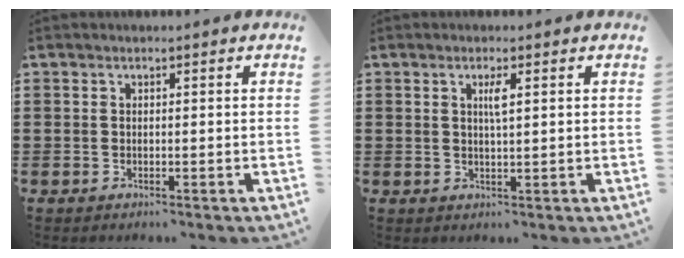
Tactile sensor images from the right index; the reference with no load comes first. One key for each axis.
{"total": 2.0, "fx": 0.6, "fy": 0.2, "fz": 1.9, "tx": -0.038, "ty": 0.003, "tz": 0.008}